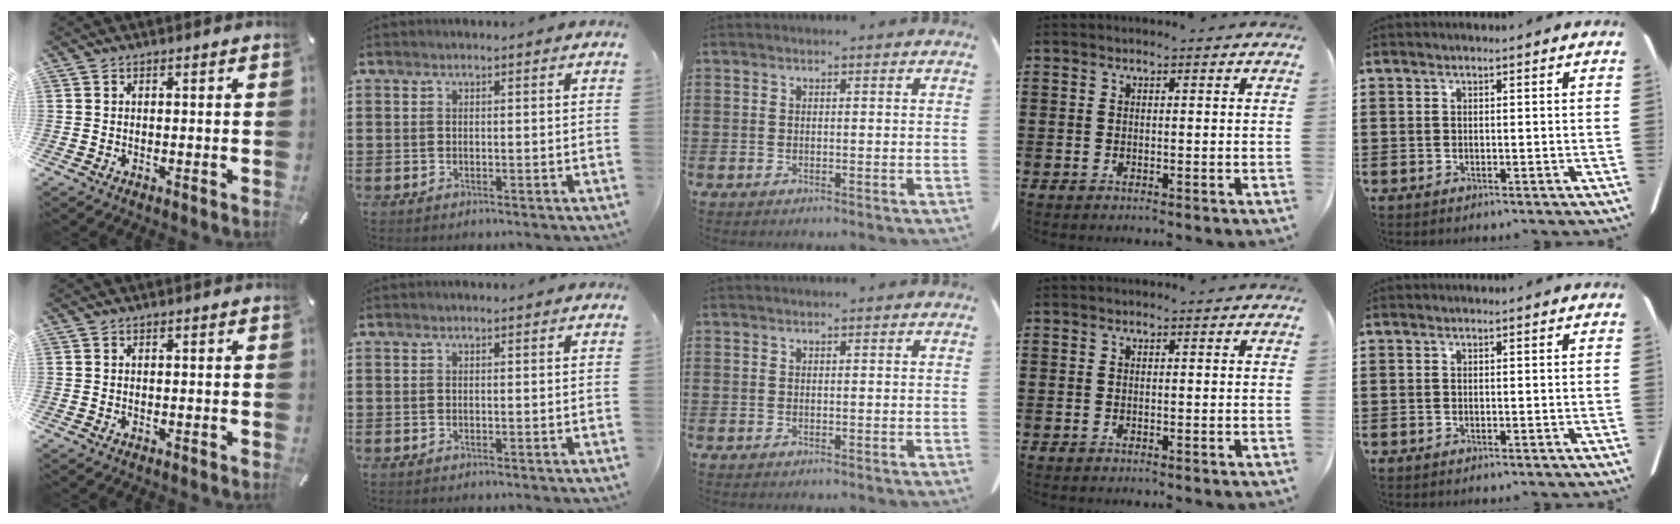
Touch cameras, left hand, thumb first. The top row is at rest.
{}